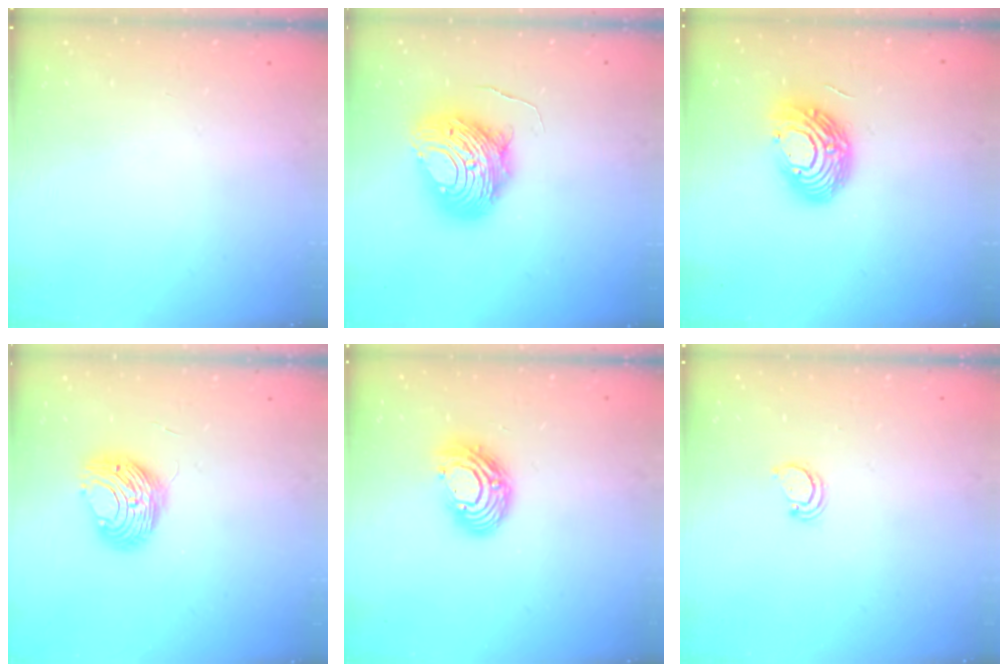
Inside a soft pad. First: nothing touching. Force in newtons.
{"total": 13.6, "press": 13.5, "slide": 1.3}
{"total": 14.2, "press": 14.2, "slide": 1.1}
{"total": 9.7, "press": 9.7, "slide": 0.1}
{"total": 11.8, "press": 11.7, "slide": 0.9}
{"total": 2.2, "press": 2.2, "slide": 0.1}